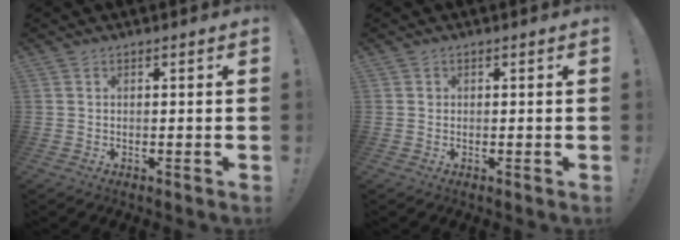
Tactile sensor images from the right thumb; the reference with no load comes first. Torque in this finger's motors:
{"motor_torque": [-0.13, 0.11, 0.26, 0.06, -0.04]}